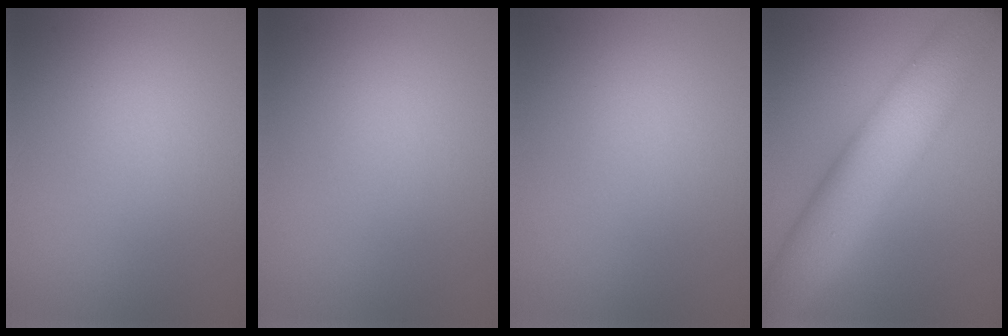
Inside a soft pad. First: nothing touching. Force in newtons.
{"total": 0.0}
{"total": 0.0}
{"total": 9.0, "press": 9.0, "slide": 0.3}